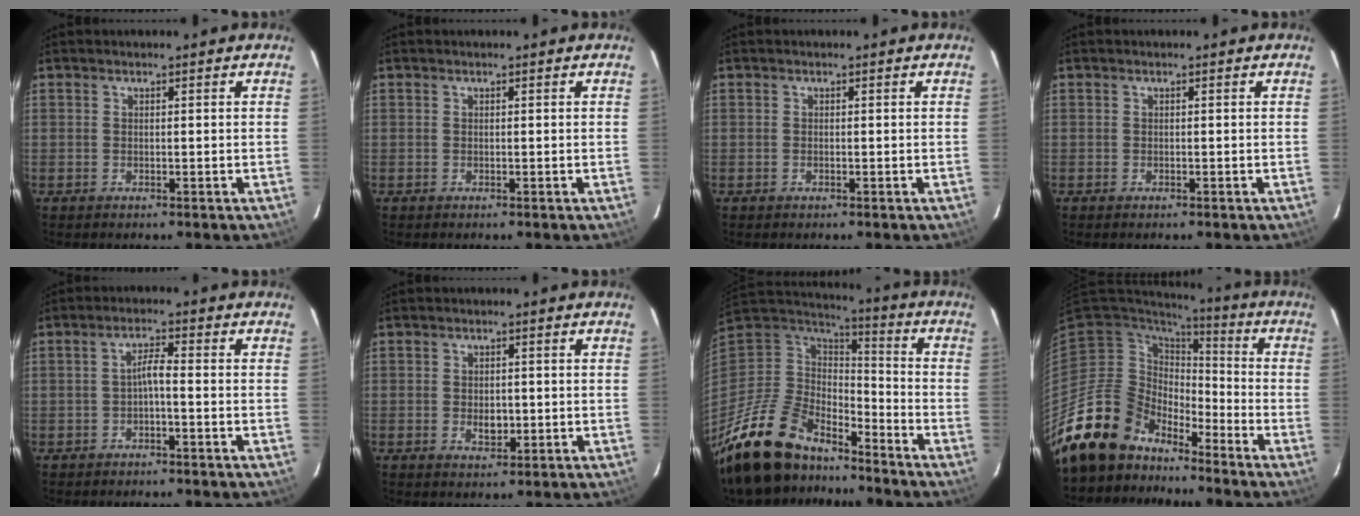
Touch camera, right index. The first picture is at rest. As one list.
[{"total": 0.0}, {"total": 0.0}, {"total": 0.0}, {"total": 2.4, "force": [-1.1, 0.2, 2.1], "torque": [-0.043, 0.008, -0.020]}, {"total": 3.2, "force": [-0.6, 2.2, 2.3], "torque": [-0.039, -0.001, -0.008]}, {"total": 22.8, "force": [-17.2, 10.3, 11.0], "torque": [-0.250, -0.016, -0.299]}, {"total": 14.2, "force": [-12.0, 7.4, 1.7], "torque": [-0.052, 0.027, -0.215]}]